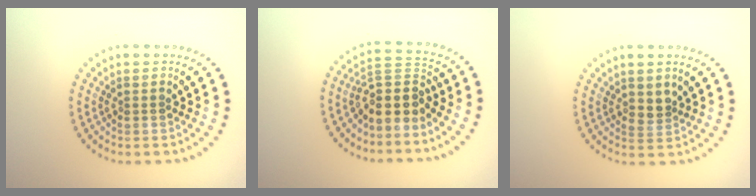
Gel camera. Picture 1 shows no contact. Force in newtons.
{"total": 3.7, "press": 2.9, "slide": 2.4}
{"total": 1.4, "press": 1.1, "slide": 0.8}